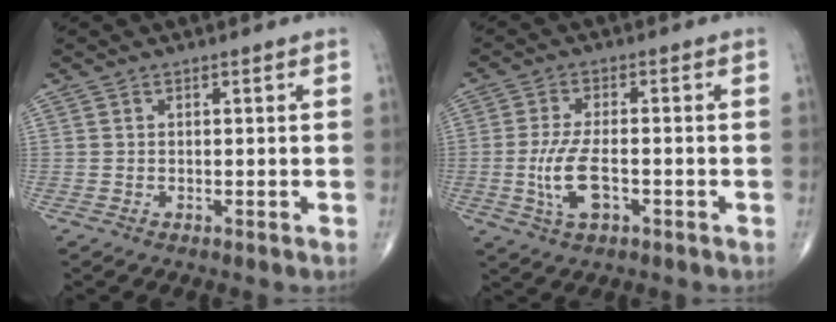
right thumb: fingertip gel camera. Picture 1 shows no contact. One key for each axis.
{"total": 7.5, "fx": -1.8, "fy": 3.2, "fz": 6.5, "tx": -0.139, "ty": 0.005, "tz": -0.031}